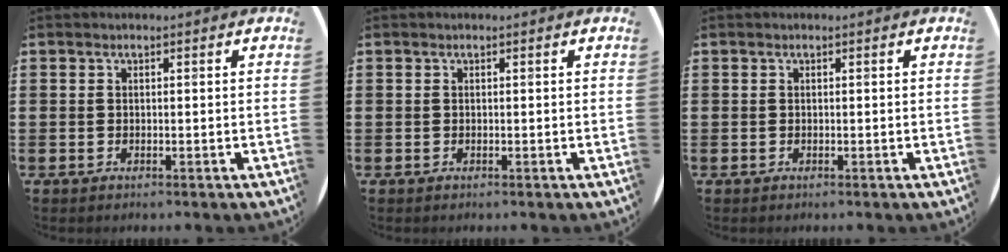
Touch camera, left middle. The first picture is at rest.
{"total": 0.0}
{"total": 0.0}